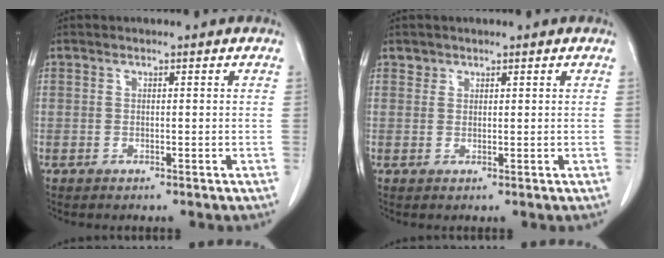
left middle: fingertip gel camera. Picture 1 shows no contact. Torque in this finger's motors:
{"motor_torque": [0.05, -0.06, 0.02, -0.01]}